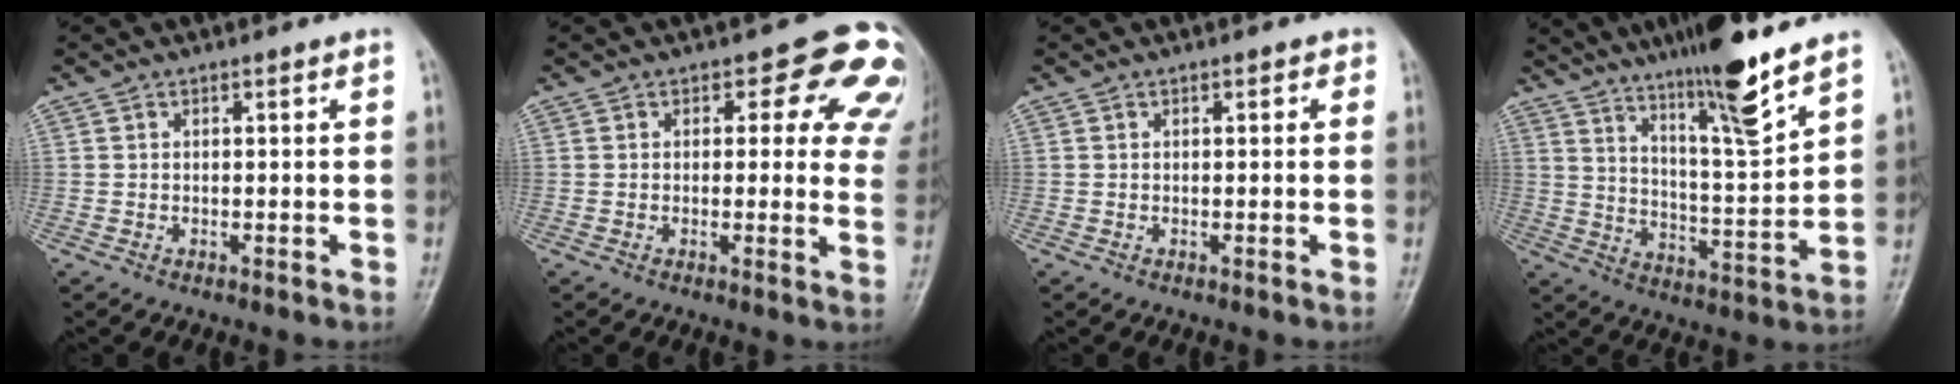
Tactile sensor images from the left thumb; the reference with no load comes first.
{"total": 11.8, "force": [5.7, 6.5, 8.0], "torque": [-0.033, -0.020, 0.042]}
{"total": 1.0, "force": [0.4, 0.6, 0.7], "torque": [-0.001, 0.001, 0.000]}
{"total": 14.9, "force": [10.9, 0.8, 10.1], "torque": [-0.158, -0.069, 0.185]}